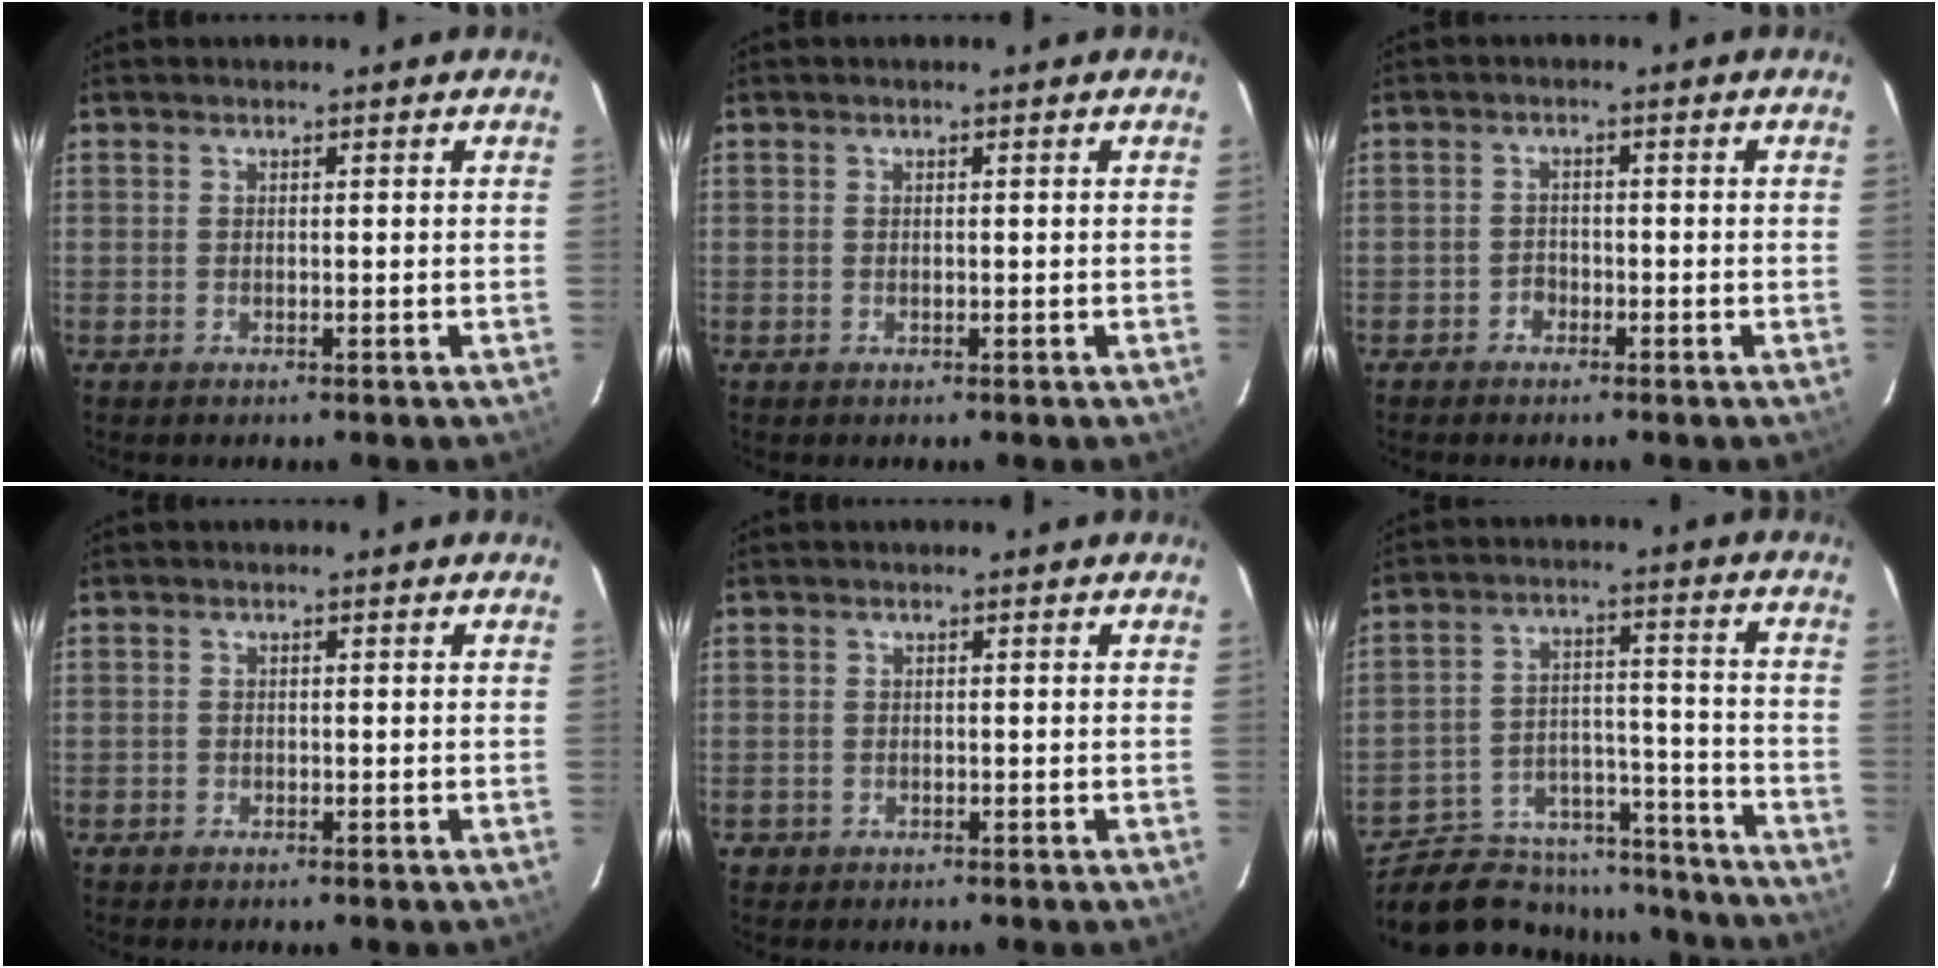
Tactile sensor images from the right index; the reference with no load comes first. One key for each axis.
{"total": 0.0}
{"total": 1.9, "fx": -1.4, "fy": 1.3, "fz": 0.1, "tx": -0.001, "ty": 0.007, "tz": -0.023}
{"total": 0.5, "fx": -0.4, "fy": 0.4, "fz": -0.1, "tx": 0.001, "ty": 0.003, "tz": -0.007}
{"total": 1.1, "fx": -0.3, "fy": 1.1, "fz": 0.0, "tx": 0.000, "ty": 0.004, "tz": -0.001}
{"total": 20.9, "fx": -16.7, "fy": 10.3, "fz": 7.2, "tx": -0.152, "ty": 0.038, "tz": -0.216}